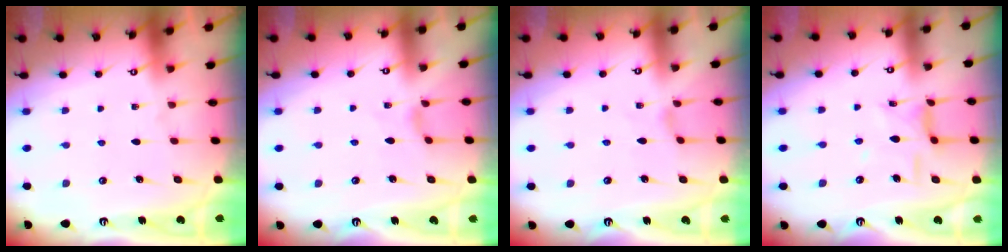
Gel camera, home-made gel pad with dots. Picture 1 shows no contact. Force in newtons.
{"total": 2.1, "press": 2.0, "slide": 0.5}
{"total": 0.0}
{"total": 7.3, "press": 7.3, "slide": 0.4}